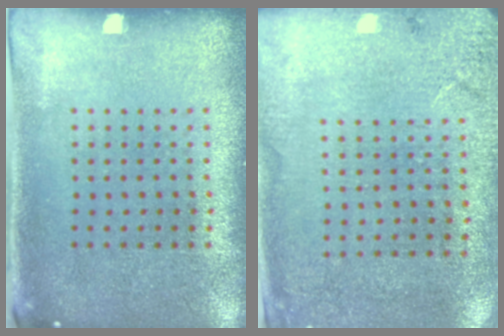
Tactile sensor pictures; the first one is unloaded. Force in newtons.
{"total": 2.6, "press": 2.4, "slide": 1.1}